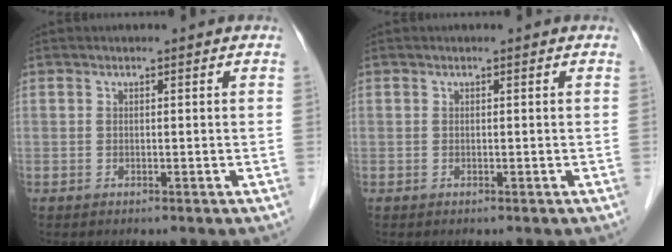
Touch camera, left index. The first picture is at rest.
{"total": 0.0}